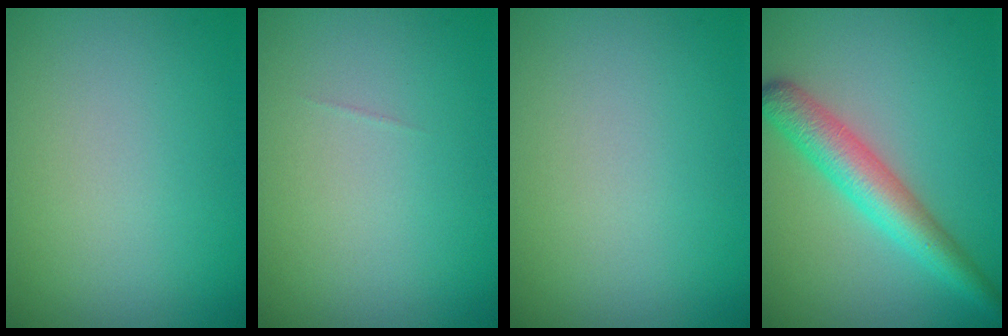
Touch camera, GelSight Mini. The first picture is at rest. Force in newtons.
{"total": 0.0}
{"total": 0.0}
{"total": 4.7, "press": 4.7, "slide": 0.1}